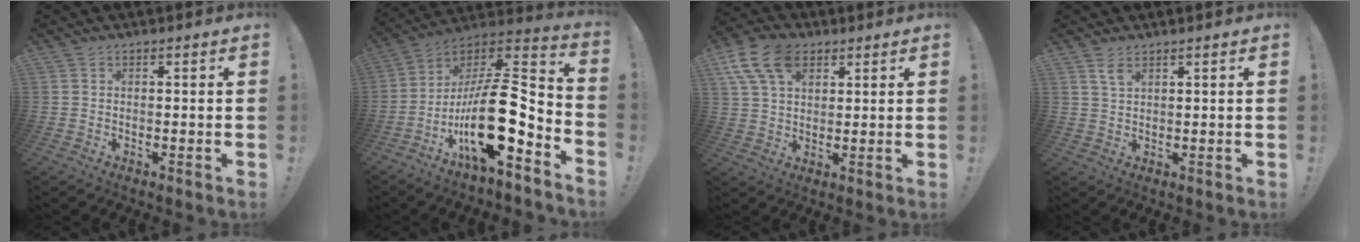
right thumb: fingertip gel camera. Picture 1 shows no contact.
{"total": 21.1, "force": [-5.9, 8.0, 18.6], "torque": [-0.322, 0.021, -0.097]}
{"total": 13.1, "force": [6.1, 8.4, 8.0], "torque": [-0.160, -0.014, 0.118]}
{"total": 3.5, "force": [2.2, 1.6, 2.3], "torque": [-0.040, -0.008, 0.039]}